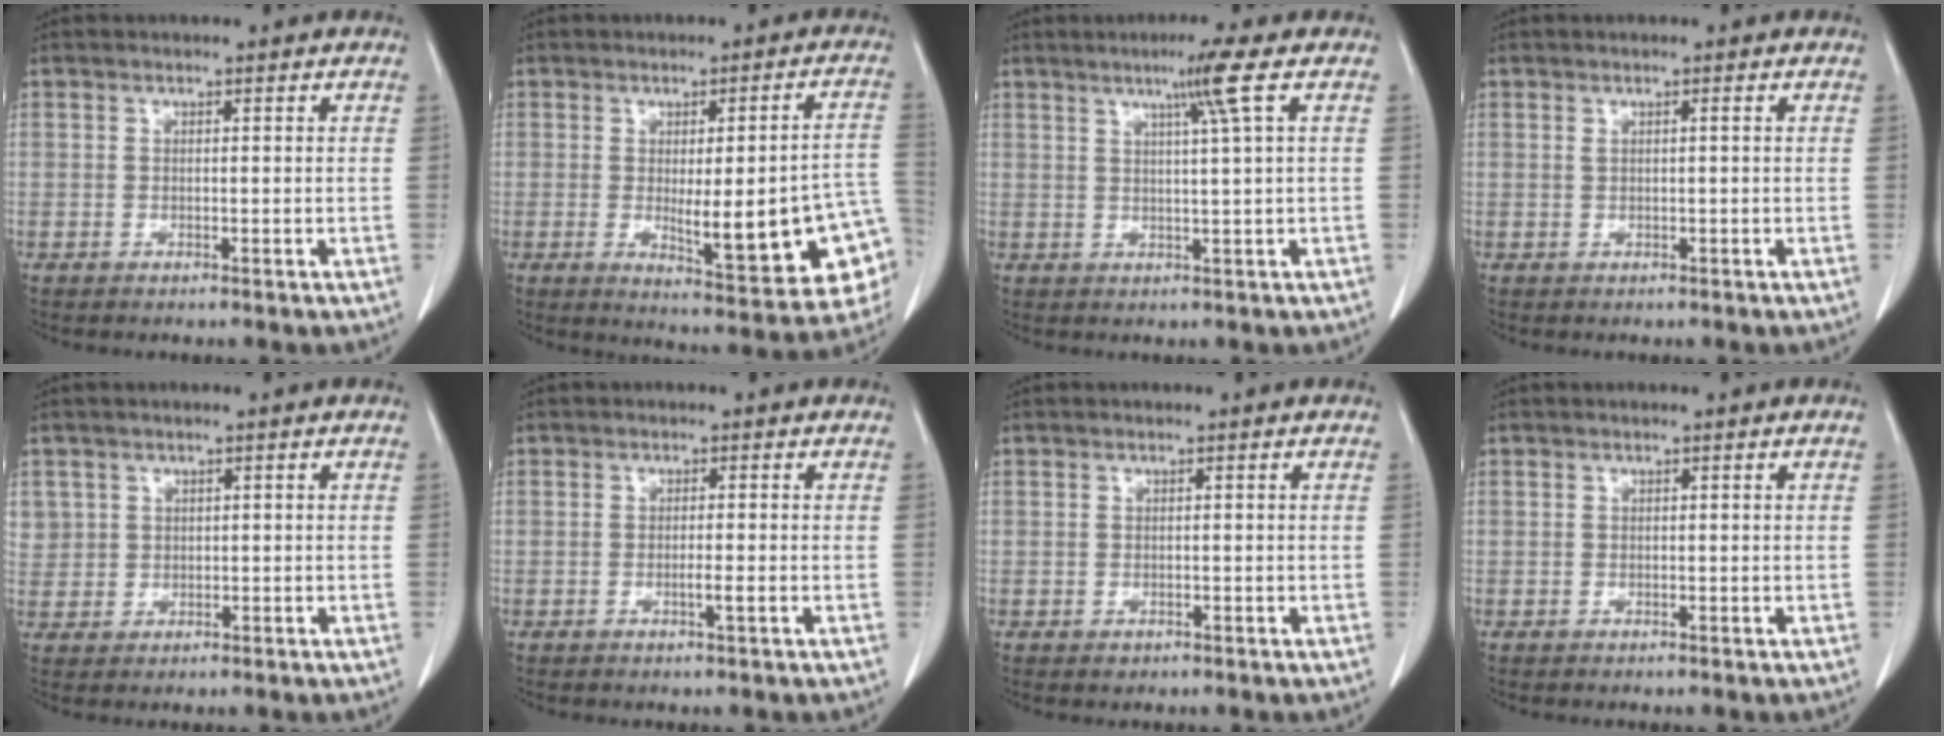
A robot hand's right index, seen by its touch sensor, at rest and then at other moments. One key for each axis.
{"total": 17.1, "fx": -3.4, "fy": 3.5, "fz": 16.4, "tx": -0.139, "ty": 0.015, "tz": -0.023}
{"total": 4.8, "fx": 2.1, "fy": -1.6, "fz": 4.1, "tx": -0.074, "ty": -0.002, "tz": 0.039}
{"total": 0.7, "fx": 0.2, "fy": 0.0, "fz": 0.7, "tx": -0.015, "ty": 0.003, "tz": 0.004}
{"total": 3.3, "fx": 1.3, "fy": 3.1, "fz": 0.1, "tx": 0.012, "ty": 0.005, "tz": 0.026}
{"total": 1.5, "fx": -0.5, "fy": -0.2, "fz": 1.4, "tx": -0.028, "ty": -0.003, "tz": -0.009}
{"total": 0.6, "fx": -0.3, "fy": 0.5, "fz": 0.1, "tx": -0.002, "ty": 0.002, "tz": 0.000}
{"total": 0.0}